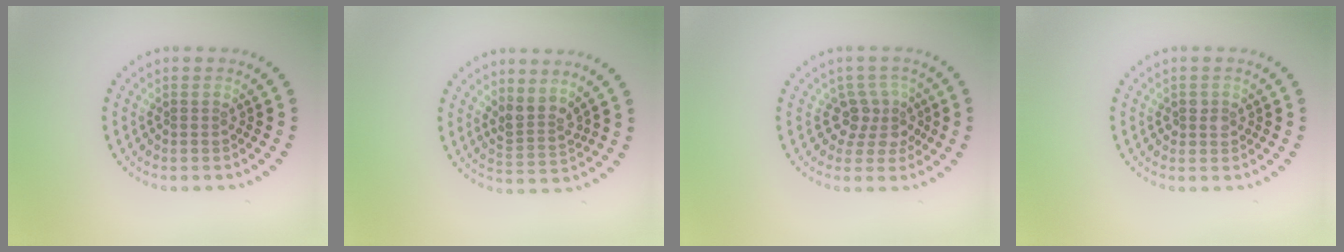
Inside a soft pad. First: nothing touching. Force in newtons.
{"total": 2.6, "press": 1.9, "slide": 1.7}
{"total": 2.9, "press": 2.3, "slide": 1.8}
{"total": 1.3, "press": 1.1, "slide": 0.6}